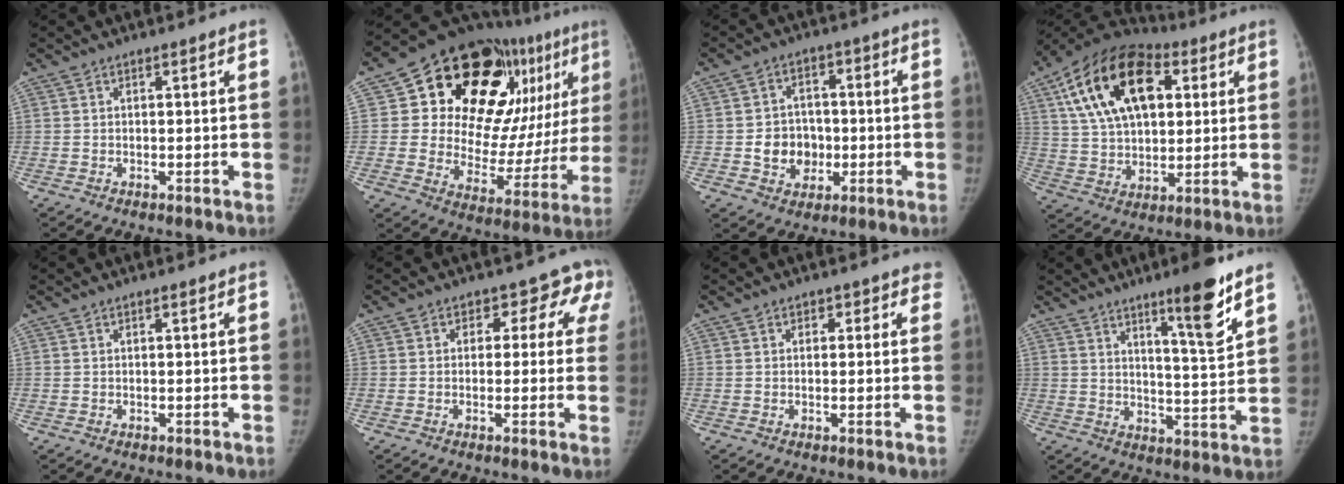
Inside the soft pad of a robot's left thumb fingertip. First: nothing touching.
{"total": 30.6, "force": [12.6, 15.7, 23.0], "torque": [-0.279, -0.002, 0.200]}
{"total": 8.6, "force": [-1.4, 7.5, 4.0], "torque": [-0.025, 0.017, -0.020]}
{"total": 22.7, "force": [7.9, 13.5, 16.5], "torque": [-0.275, 0.006, 0.131]}
{"total": 0.0}
{"total": 6.5, "force": [2.6, 5.2, 3.0], "torque": [0.018, 0.001, 0.008]}
{"total": 1.9, "force": [1.0, 1.5, 0.6], "torque": [0.025, 0.000, 0.004]}
{"total": 11.2, "force": [7.3, 1.1, 8.5], "torque": [-0.116, -0.052, 0.112]}